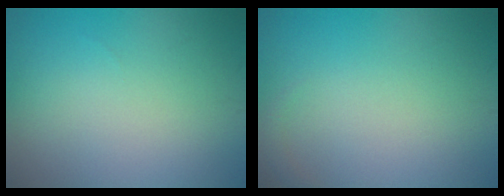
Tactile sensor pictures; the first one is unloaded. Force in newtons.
{"total": 0.6, "press": 0.6, "slide": 0.1}